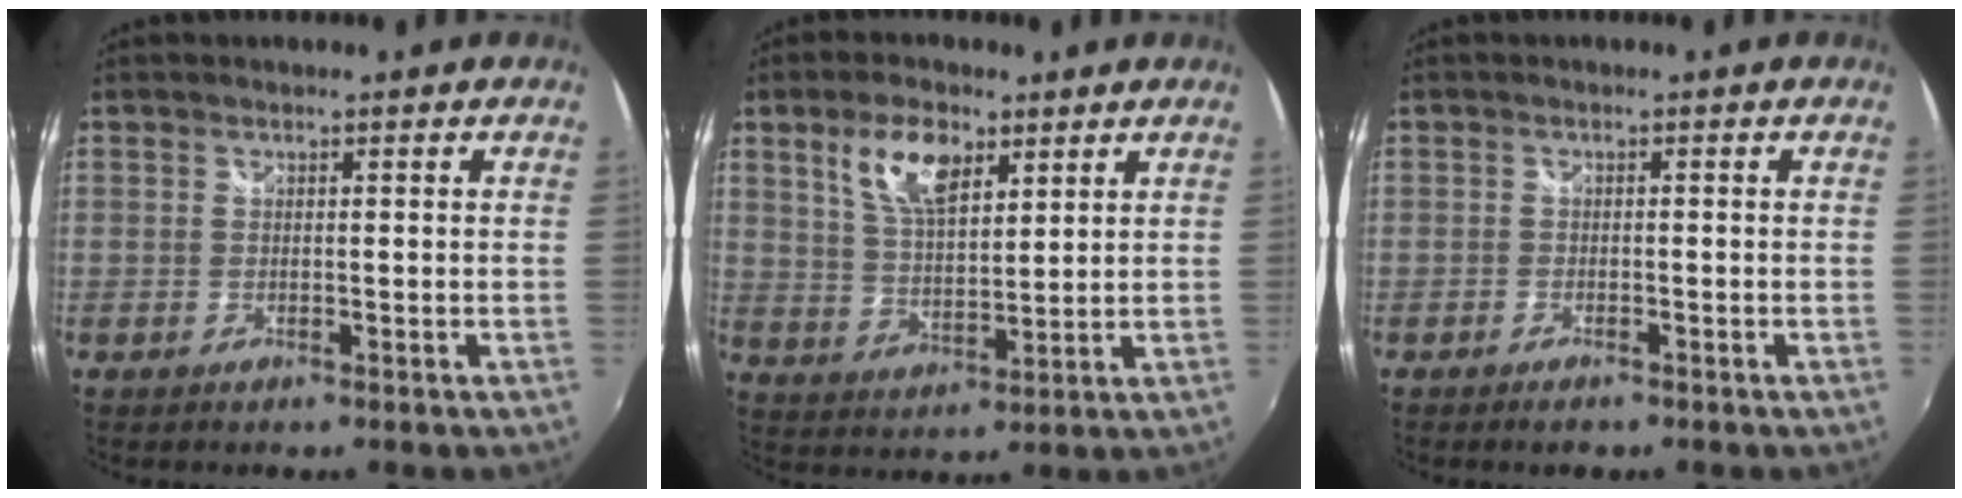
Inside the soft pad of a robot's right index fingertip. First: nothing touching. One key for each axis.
{"total": 9.2, "fx": 5.0, "fy": 4.1, "fz": 6.5, "tx": -0.124, "ty": 0.011, "tz": 0.097}
{"total": 1.9, "fx": -1.5, "fy": 0.8, "fz": 0.9, "tx": -0.022, "ty": -0.004, "tz": -0.025}